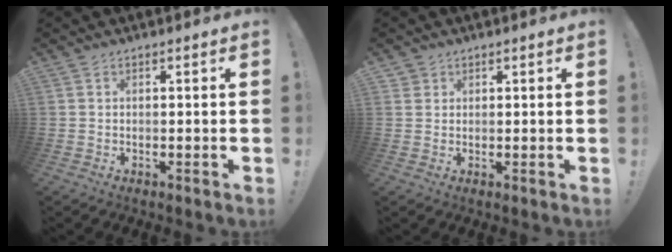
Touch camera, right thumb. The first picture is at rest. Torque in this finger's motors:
{"motor_torque": [-0.16, 0.19, -0.04, 0.13, -0.01]}